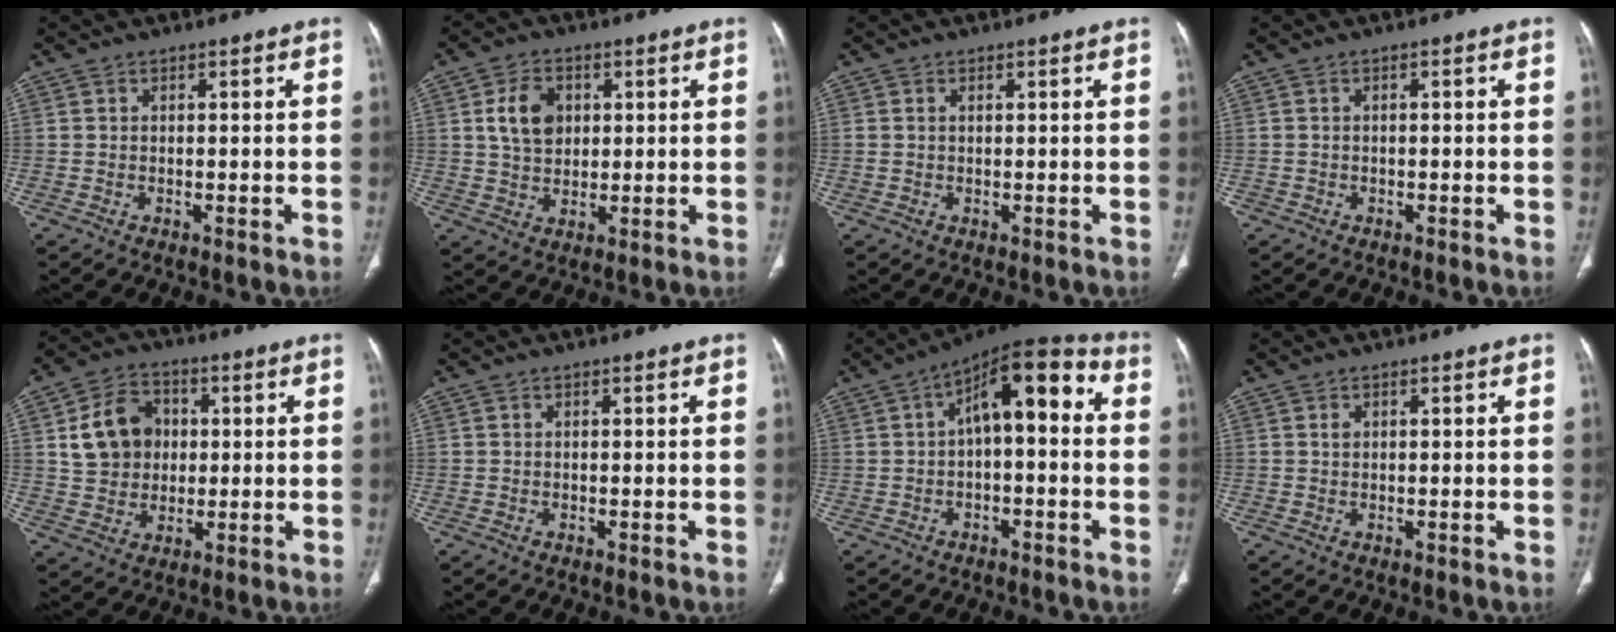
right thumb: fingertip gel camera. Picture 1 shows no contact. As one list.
[{"total": 7.9, "force": [2.0, 5.8, 5.0], "torque": [-0.070, -0.006, 0.036]}, {"total": 0.8, "force": [0.3, 0.5, 0.6], "torque": [-0.018, 0.006, 0.008]}, {"total": 0.8, "force": [-0.3, 0.7, 0.3], "torque": [0.002, 0.005, -0.006]}, {"total": 11.5, "force": [2.0, 9.6, 6.1], "torque": [-0.079, 0.009, 0.037]}, {"total": 0.0}, {"total": 12.5, "force": [1.5, 5.6, 11.1], "torque": [-0.142, 0.046, 0.011]}, {"total": 0.7, "force": [0.3, 0.5, 0.4], "torque": [-0.007, 0.001, 0.007]}]